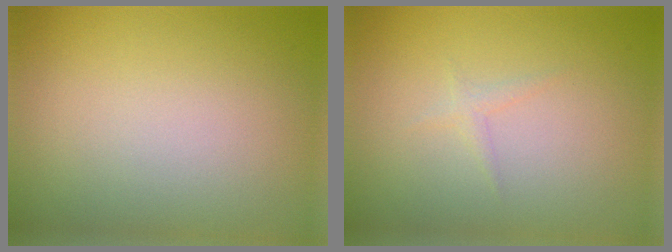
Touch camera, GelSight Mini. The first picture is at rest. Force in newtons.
{"total": 0.7, "press": 0.7, "slide": 0.0}